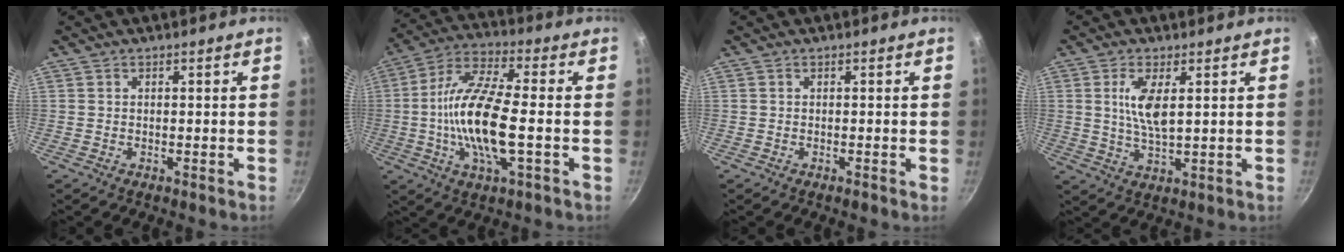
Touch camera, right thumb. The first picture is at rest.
{"total": 15.9, "force": [-2.1, 5.0, 14.9], "torque": [-0.291, 0.023, -0.056]}
{"total": 0.6, "force": [-0.3, 0.1, 0.5], "torque": [-0.009, 0.002, -0.008]}
{"total": 6.9, "force": [1.7, 2.5, 6.3], "torque": [-0.122, -0.011, 0.036]}